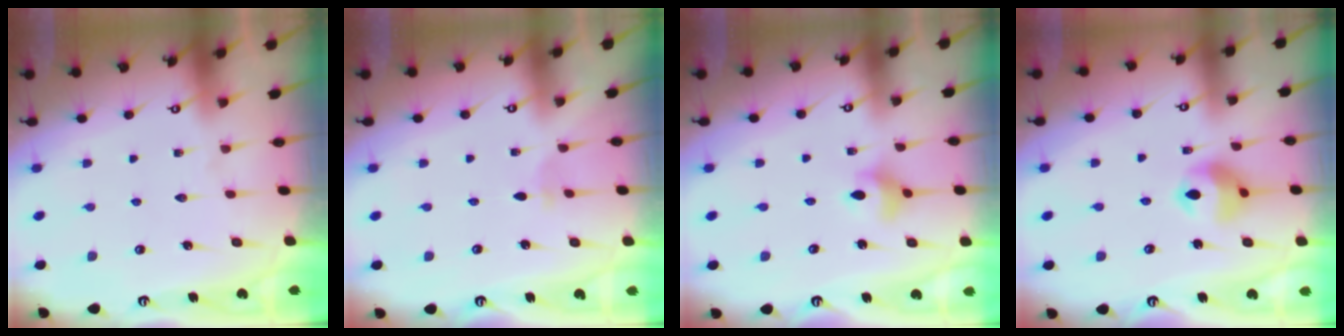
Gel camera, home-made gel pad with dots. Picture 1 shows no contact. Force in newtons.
{"total": 1.4, "press": 1.4, "slide": 0.3}
{"total": 5.1, "press": 4.7, "slide": 1.8}
{"total": 10.3, "press": 10.2, "slide": 1.3}